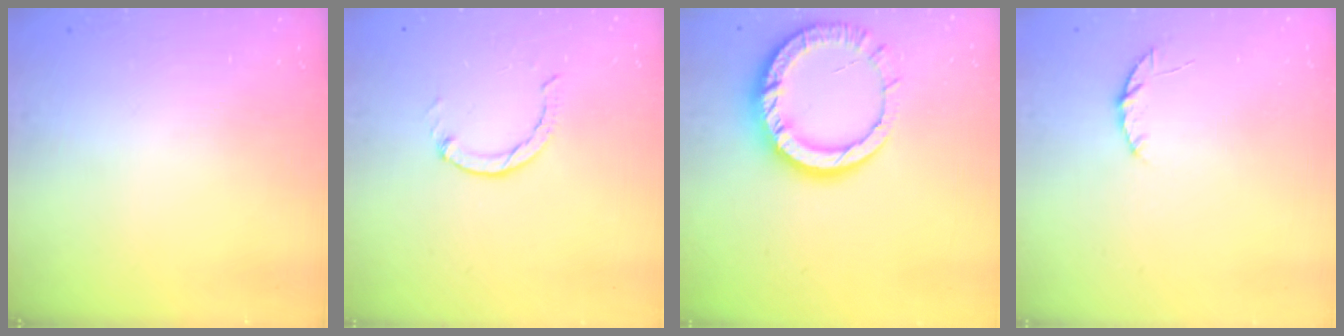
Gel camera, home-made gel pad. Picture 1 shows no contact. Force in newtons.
{"total": 0.0}
{"total": 13.0, "press": 12.9, "slide": 1.3}
{"total": 3.8, "press": 3.8, "slide": 0.5}